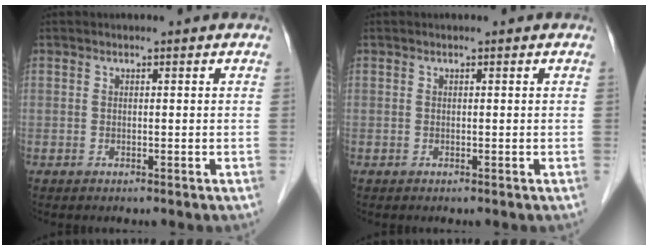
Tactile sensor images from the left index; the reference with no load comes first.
{"total": 0.0}